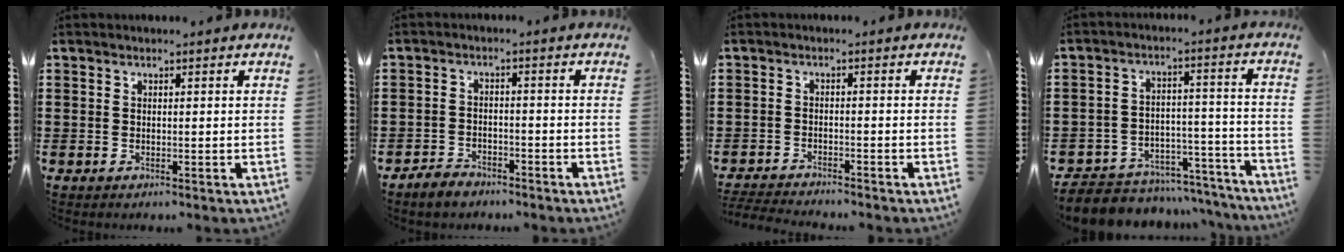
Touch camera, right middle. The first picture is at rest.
{"total": 2.6, "force": [-2.5, 0.7, 0.3], "torque": [-0.013, 0.005, -0.051]}
{"total": 2.7, "force": [-2.7, 0.0, 0.3], "torque": [-0.016, -0.006, -0.059]}
{"total": 5.8, "force": [-5.5, 2.0, 0.5], "torque": [-0.007, 0.019, -0.107]}